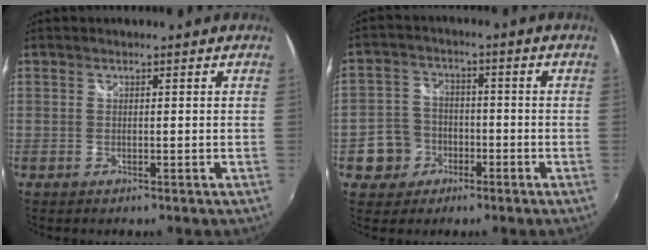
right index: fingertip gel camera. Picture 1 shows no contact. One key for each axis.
{"total": 7.2, "fx": -2.8, "fy": 6.4, "fz": 1.5, "tx": -0.050, "ty": 0.023, "tz": -0.042}